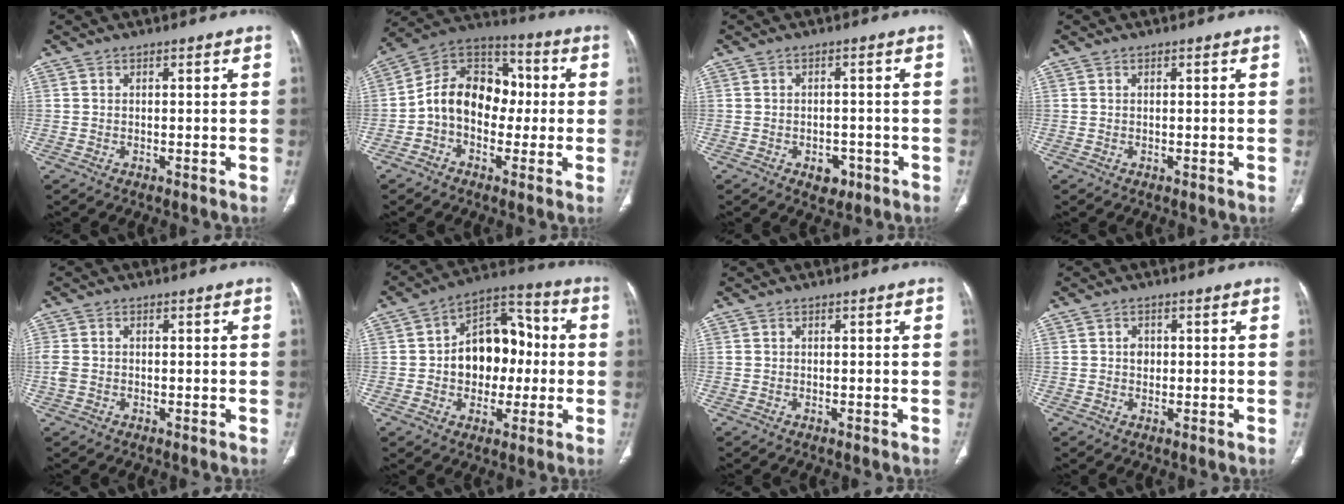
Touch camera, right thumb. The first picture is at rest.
{"total": 14.6, "force": [-1.0, 10.8, 9.8], "torque": [-0.126, 0.042, -0.032]}
{"total": 3.7, "force": [-1.8, 2.6, 2.0], "torque": [-0.010, 0.008, -0.018]}
{"total": 0.0}
{"total": 2.7, "force": [-0.2, 2.0, 1.8], "torque": [-0.057, 0.008, -0.002]}
{"total": 15.4, "force": [-0.2, 10.9, 10.9], "torque": [-0.108, 0.036, -0.007]}
{"total": 0.0}
{"total": 1.9, "force": [0.2, 1.5, 1.0], "torque": [-0.008, 0.003, 0.004]}